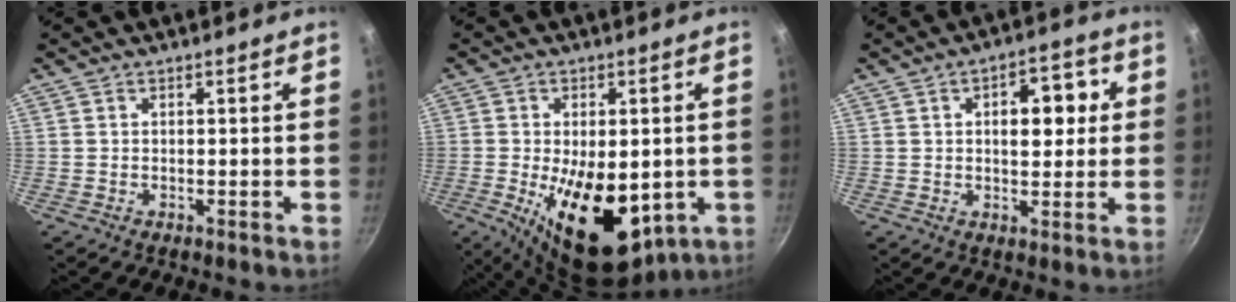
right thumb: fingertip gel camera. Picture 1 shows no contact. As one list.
[{"total": 18.2, "force": [-3.8, 9.9, 14.9], "torque": [-0.199, -0.014, -0.037]}, {"total": 8.9, "force": [1.7, 5.0, 7.2], "torque": [-0.064, 0.008, 0.019]}]